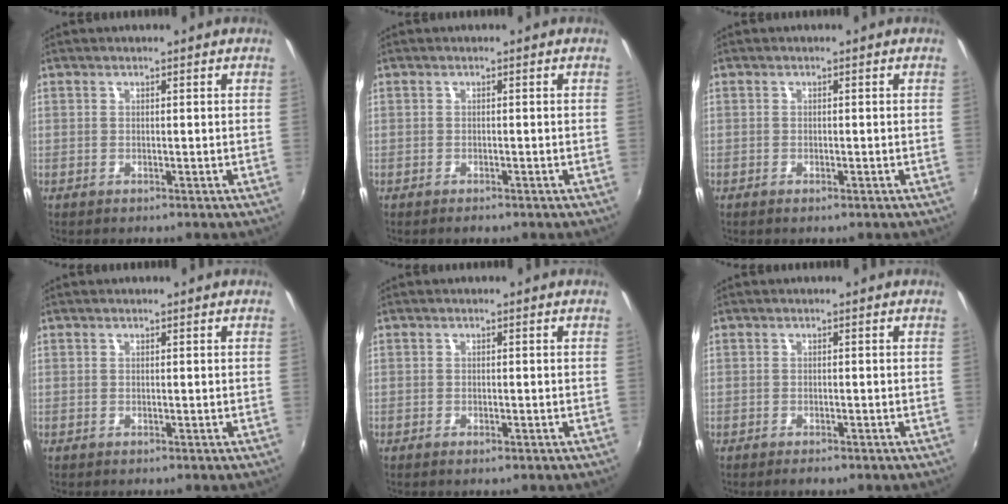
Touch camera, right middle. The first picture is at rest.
{"total": 1.3, "force": [-1.0, 0.5, 0.6], "torque": [-0.013, -0.004, -0.017]}
{"total": 0.8, "force": [-0.5, 0.4, 0.4], "torque": [-0.008, -0.003, -0.010]}
{"total": 0.0}
{"total": 1.0, "force": [-0.7, 0.4, 0.6], "torque": [-0.010, -0.003, -0.012]}
{"total": 1.8, "force": [-1.4, 0.6, 0.9], "torque": [-0.021, -0.005, -0.024]}